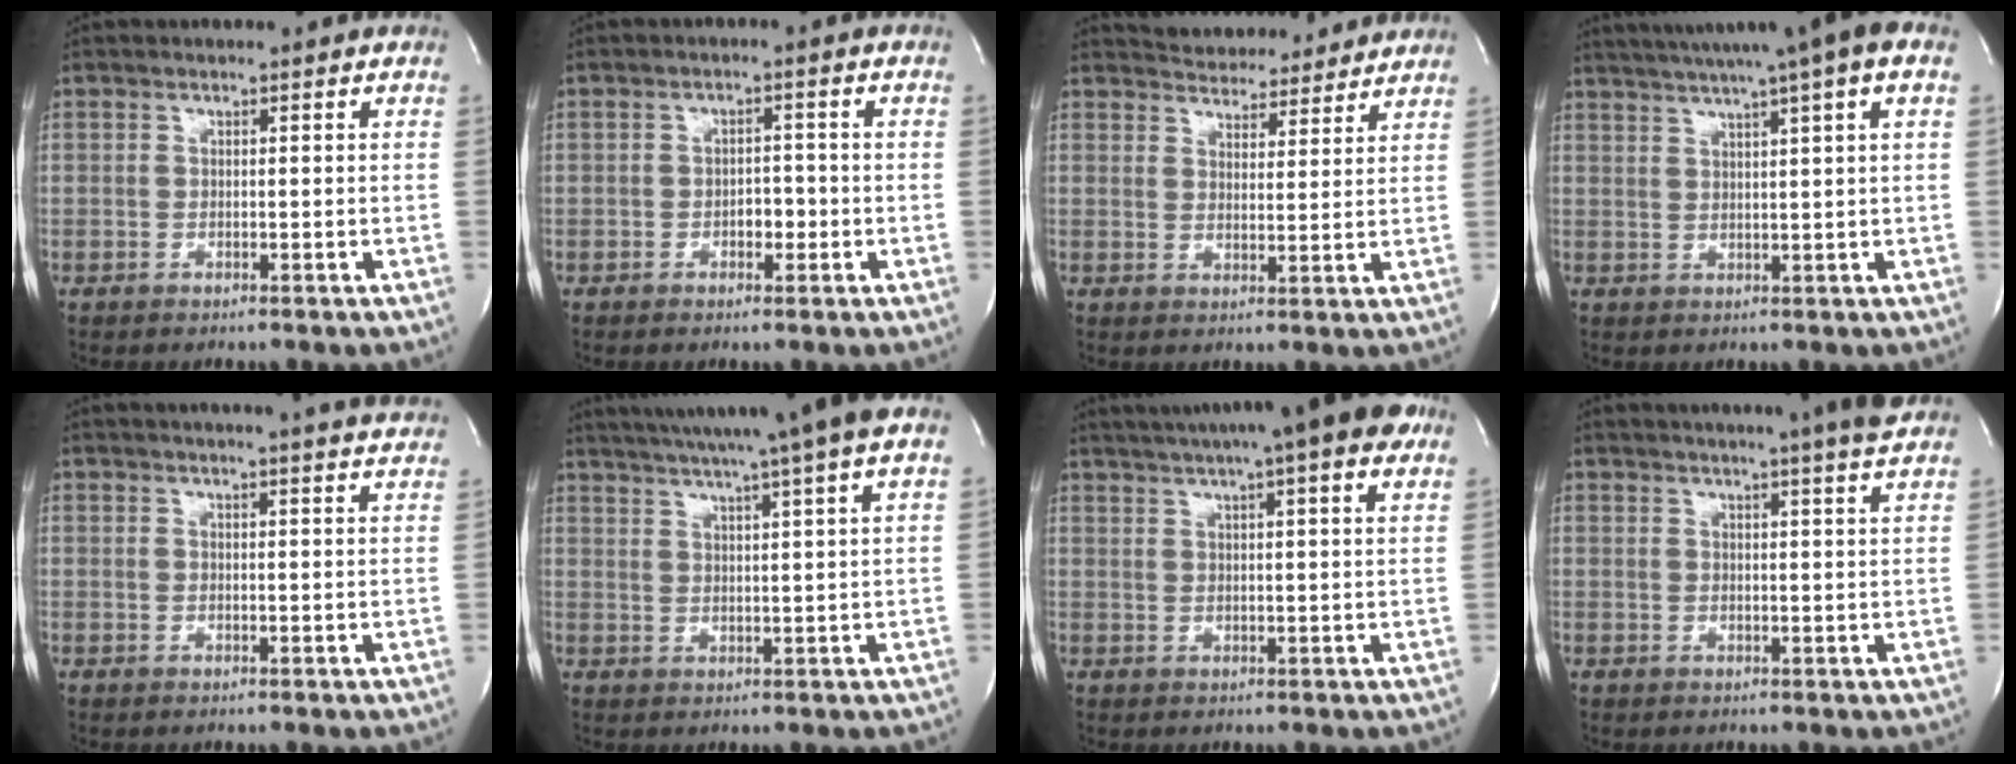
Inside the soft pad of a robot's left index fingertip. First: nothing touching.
{"total": 2.4, "force": [-1.0, 1.4, 1.8], "torque": [-0.020, 0.007, -0.015]}
{"total": 10.4, "force": [9.9, 2.4, 1.9], "torque": [-0.024, 0.008, 0.133]}
{"total": 13.6, "force": [9.3, -0.2, 9.9], "torque": [-0.166, 0.036, 0.120]}
{"total": 15.1, "force": [14.0, 0.0, 5.6], "torque": [-0.087, -0.010, 0.164]}
{"total": 17.0, "force": [13.5, -1.3, 10.2], "torque": [-0.176, 0.005, 0.182]}
{"total": 16.6, "force": [12.2, 1.4, 11.2], "torque": [-0.180, 0.034, 0.156]}
{"total": 11.2, "force": [9.7, -1.1, 5.5], "torque": [-0.090, -0.008, 0.108]}